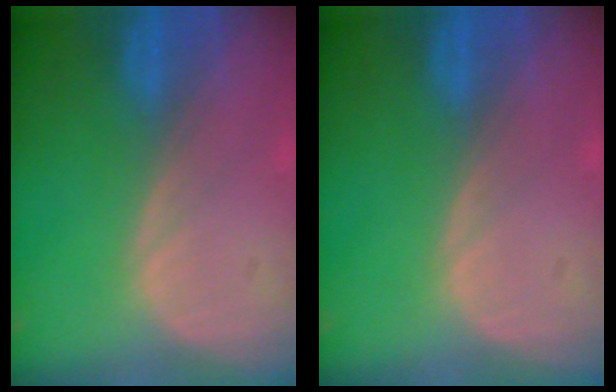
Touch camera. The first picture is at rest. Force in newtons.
{"total": 0.0}